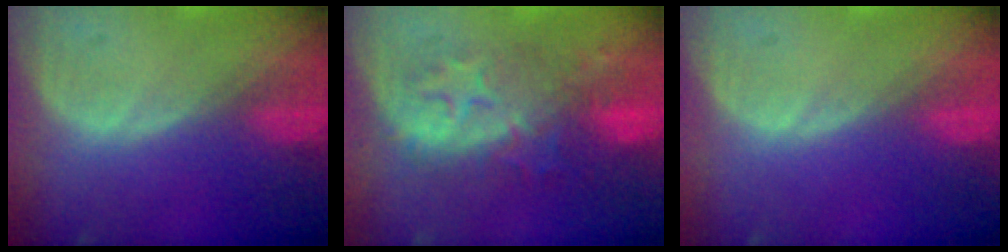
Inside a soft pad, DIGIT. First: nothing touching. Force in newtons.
{"total": 9.1, "press": 8.6, "slide": 3.0}
{"total": 0.0}